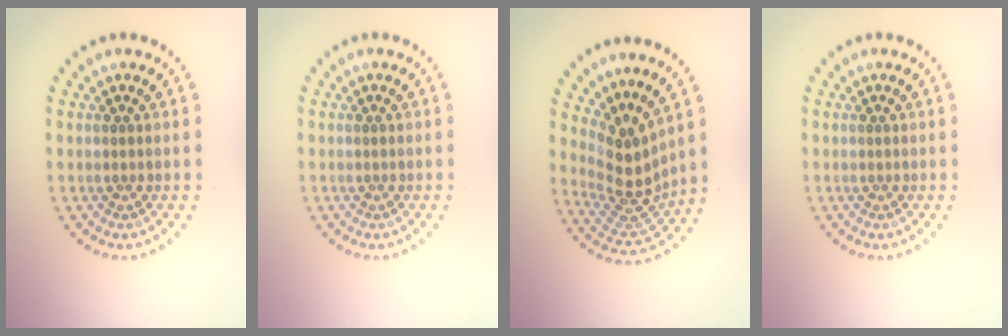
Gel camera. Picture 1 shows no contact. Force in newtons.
{"total": 0.0}
{"total": 4.2, "press": 3.0, "slide": 3.0}
{"total": 0.0}